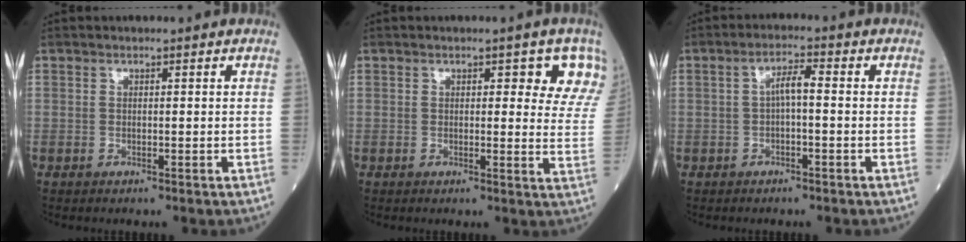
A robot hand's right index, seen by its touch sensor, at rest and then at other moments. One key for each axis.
{"total": 6.6, "fx": 4.0, "fy": 2.4, "fz": 4.7, "tx": -0.036, "ty": -0.006, "tz": 0.027}
{"total": 3.1, "fx": -0.2, "fy": 0.6, "fz": 3.0, "tx": -0.051, "ty": 0.010, "tz": -0.004}